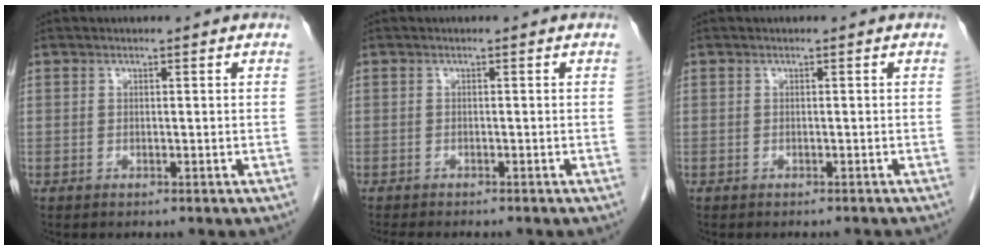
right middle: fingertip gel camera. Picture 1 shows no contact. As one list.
[{"total": 5.1, "force": [-4.4, 1.1, 2.3], "torque": [-0.030, -0.009, -0.062]}, {"total": 3.0, "force": [-2.8, 0.5, 1.0], "torque": [-0.015, -0.005, -0.032]}]